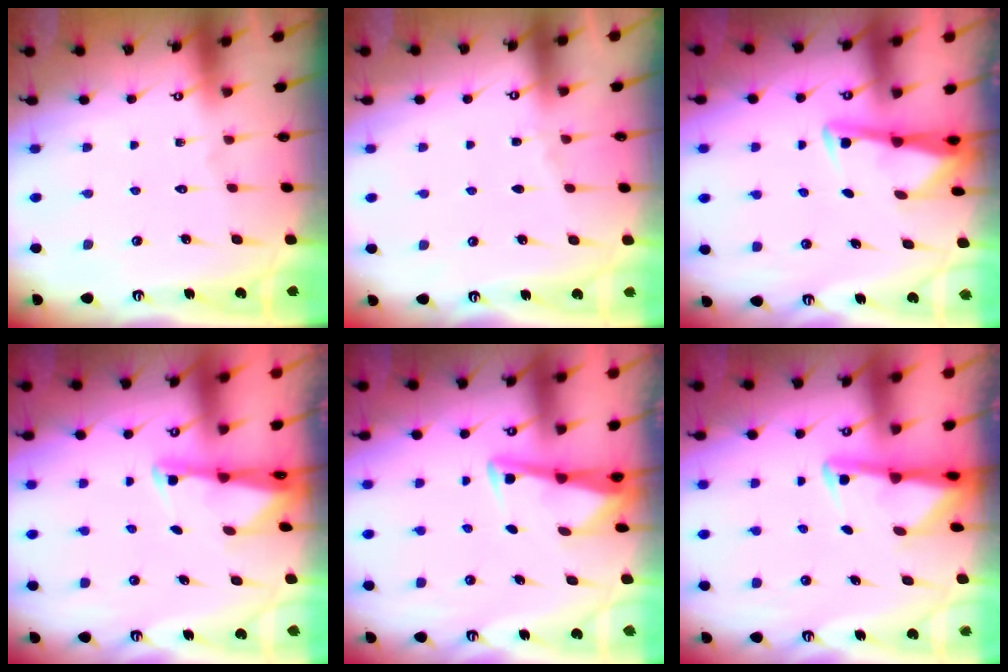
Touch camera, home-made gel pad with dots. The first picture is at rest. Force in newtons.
{"total": 2.3, "press": 2.2, "slide": 0.4}
{"total": 3.1, "press": 3.1, "slide": 0.3}
{"total": 1.9, "press": 1.9, "slide": 0.4}
{"total": 3.1, "press": 3.1, "slide": 0.4}
{"total": 3.0, "press": 2.9, "slide": 0.7}